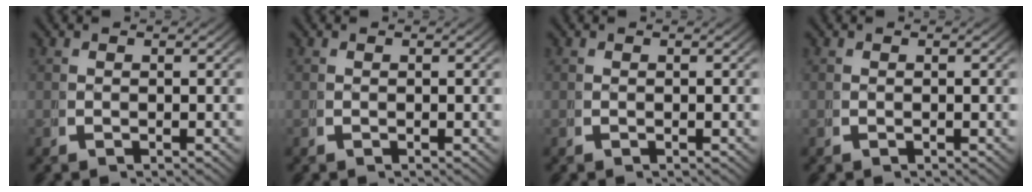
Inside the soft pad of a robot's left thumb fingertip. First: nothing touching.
{"total": 0.0}
{"total": 0.0}
{"total": 0.0}